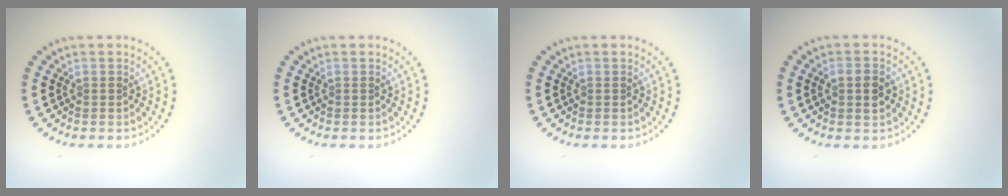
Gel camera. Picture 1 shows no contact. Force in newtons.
{"total": 0.0}
{"total": 0.0}
{"total": 2.0, "press": 2.0, "slide": 0.2}